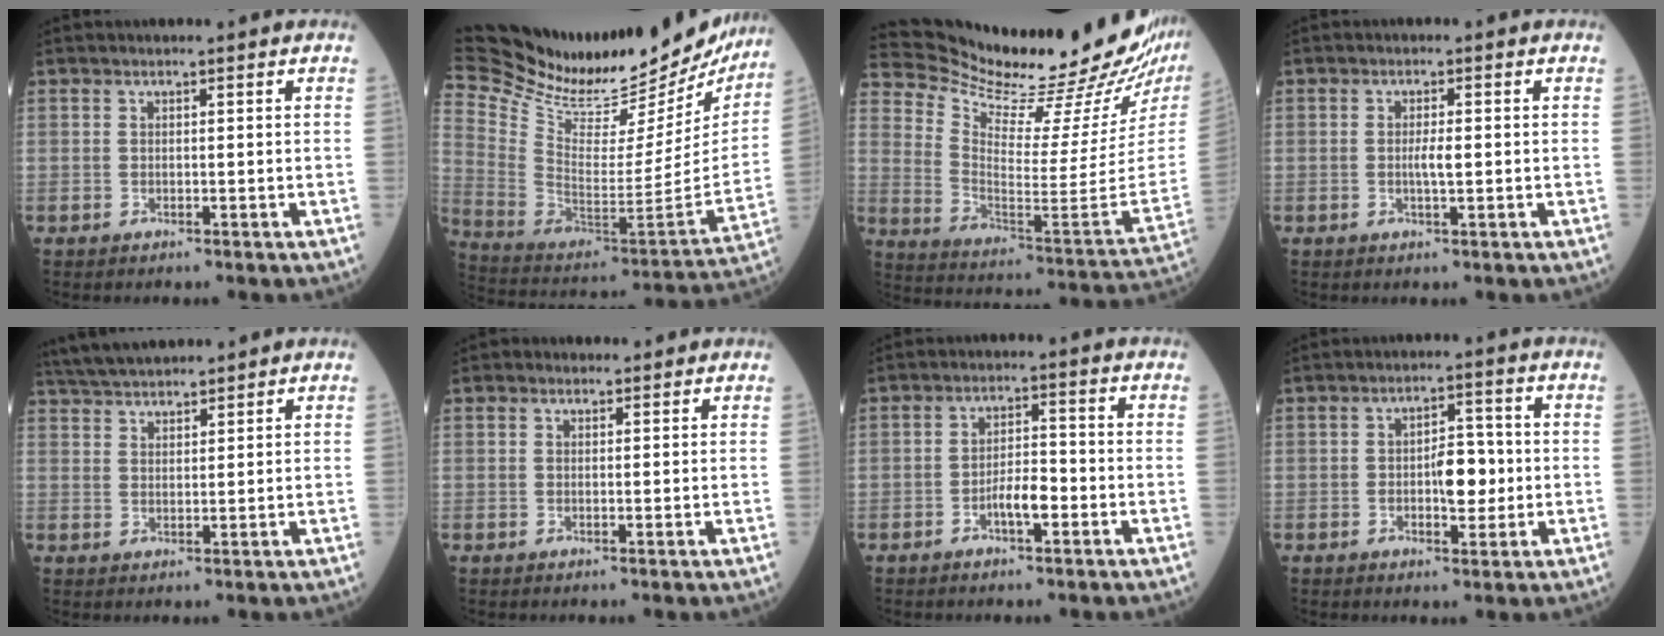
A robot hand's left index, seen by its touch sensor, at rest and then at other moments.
{"total": 38.0, "force": [32.7, 10.0, 16.6], "torque": [-0.318, -0.069, 0.472]}
{"total": 27.1, "force": [24.8, 0.2, 10.9], "torque": [-0.188, -0.129, 0.347]}
{"total": 1.9, "force": [-0.3, 0.1, 1.9], "torque": [-0.035, -0.004, -0.007]}
{"total": 8.6, "force": [8.0, 1.2, 2.9], "torque": [-0.057, 0.029, 0.140]}
{"total": 1.6, "force": [1.2, 1.1, 0.2], "torque": [-0.003, 0.008, 0.013]}
{"total": 4.1, "force": [-2.0, 1.0, 3.4], "torque": [-0.060, 0.002, -0.041]}
{"total": 5.4, "force": [-0.8, 2.4, 4.8], "torque": [-0.072, 0.003, -0.013]}